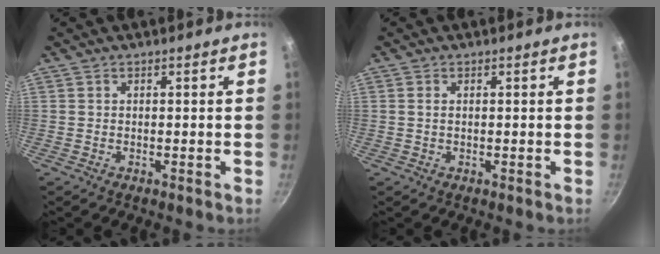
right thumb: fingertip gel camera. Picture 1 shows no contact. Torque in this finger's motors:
{"motor_torque": [-0.15, 0.12, -0.28, 0.41, -0.05]}